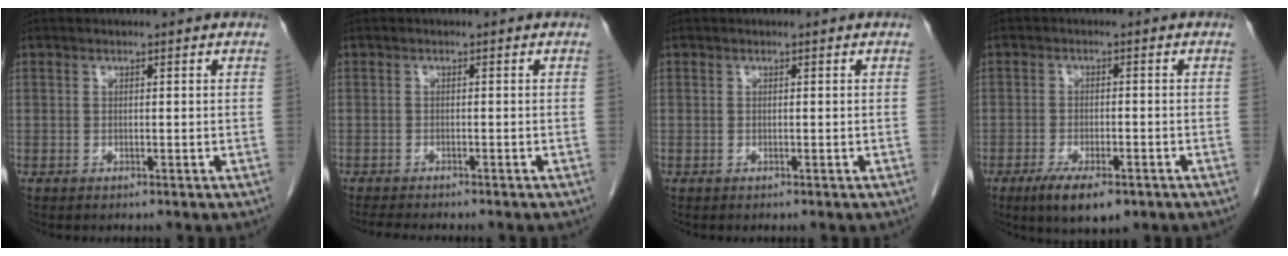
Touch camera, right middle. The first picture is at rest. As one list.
[{"total": 5.6, "force": [-4.9, 1.0, 2.6], "torque": [-0.037, -0.010, -0.070]}, {"total": 0.0}, {"total": 6.8, "force": [-4.3, 2.2, 4.8], "torque": [-0.081, -0.012, -0.064]}]